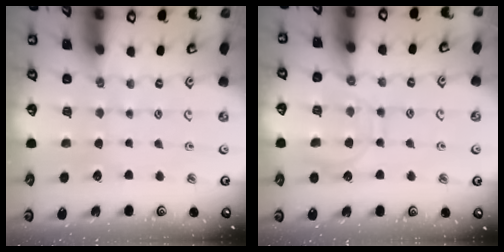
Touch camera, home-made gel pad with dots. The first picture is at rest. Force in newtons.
{"total": 9.1, "press": 9.1, "slide": 1.0}